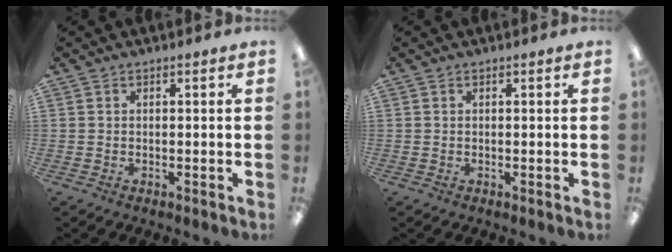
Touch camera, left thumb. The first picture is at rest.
{"total": 0.0}